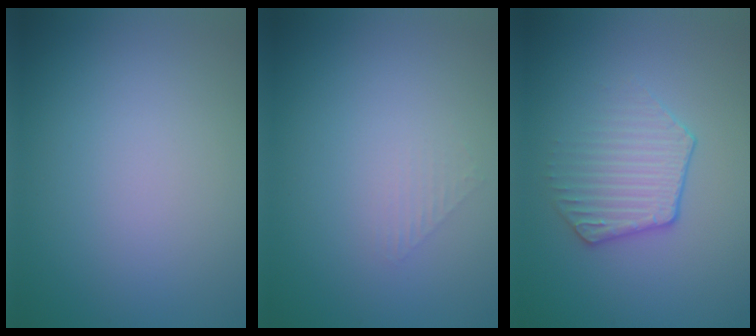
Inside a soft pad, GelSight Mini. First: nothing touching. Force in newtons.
{"total": 1.0, "press": 1.0, "slide": 0.1}
{"total": 2.7, "press": 2.2, "slide": 1.6}